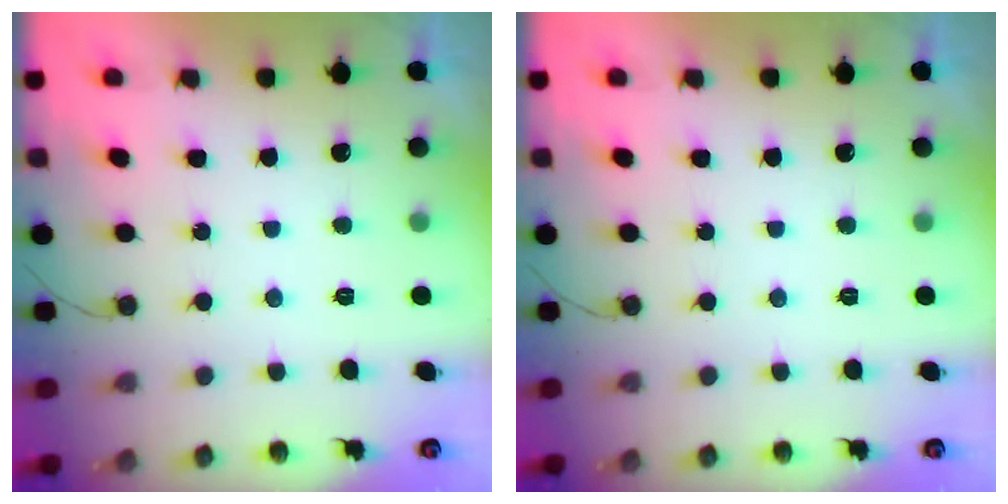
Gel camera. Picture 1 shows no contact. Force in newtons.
{"total": 0.0}